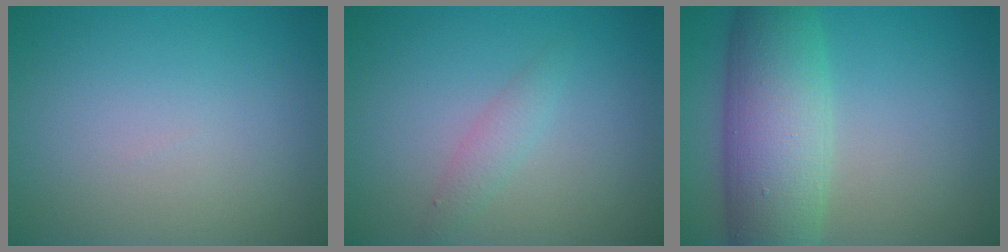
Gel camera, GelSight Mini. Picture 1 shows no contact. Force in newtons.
{"total": 1.5, "press": 1.5, "slide": 0.0}
{"total": 8.7, "press": 8.7, "slide": 0.2}